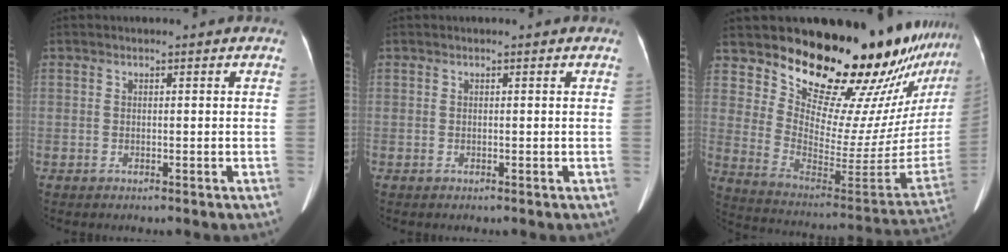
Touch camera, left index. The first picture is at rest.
{"total": 0.0}
{"total": 25.2, "force": [21.4, 5.2, 12.2], "torque": [-0.180, -0.117, 0.298]}